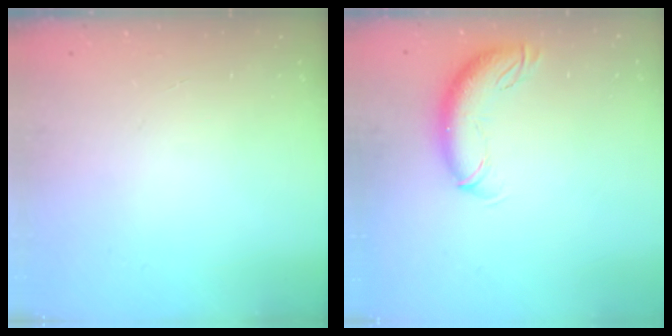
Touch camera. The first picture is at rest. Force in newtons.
{"total": 10.2, "press": 10.0, "slide": 2.3}